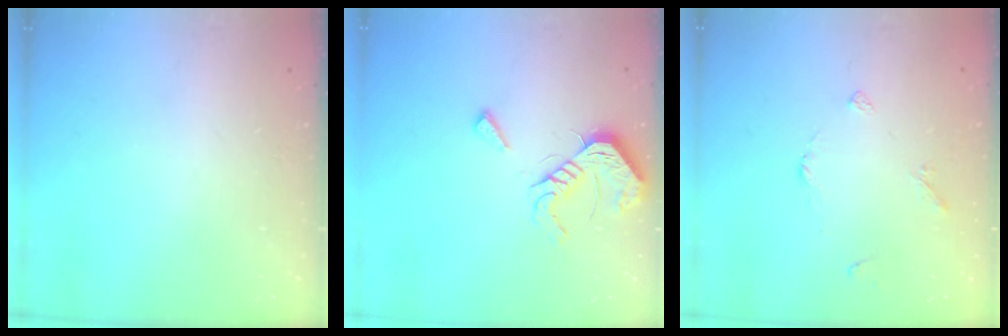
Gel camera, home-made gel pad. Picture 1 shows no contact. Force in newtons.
{"total": 11.8, "press": 11.8, "slide": 0.8}
{"total": 4.0, "press": 4.0, "slide": 0.6}